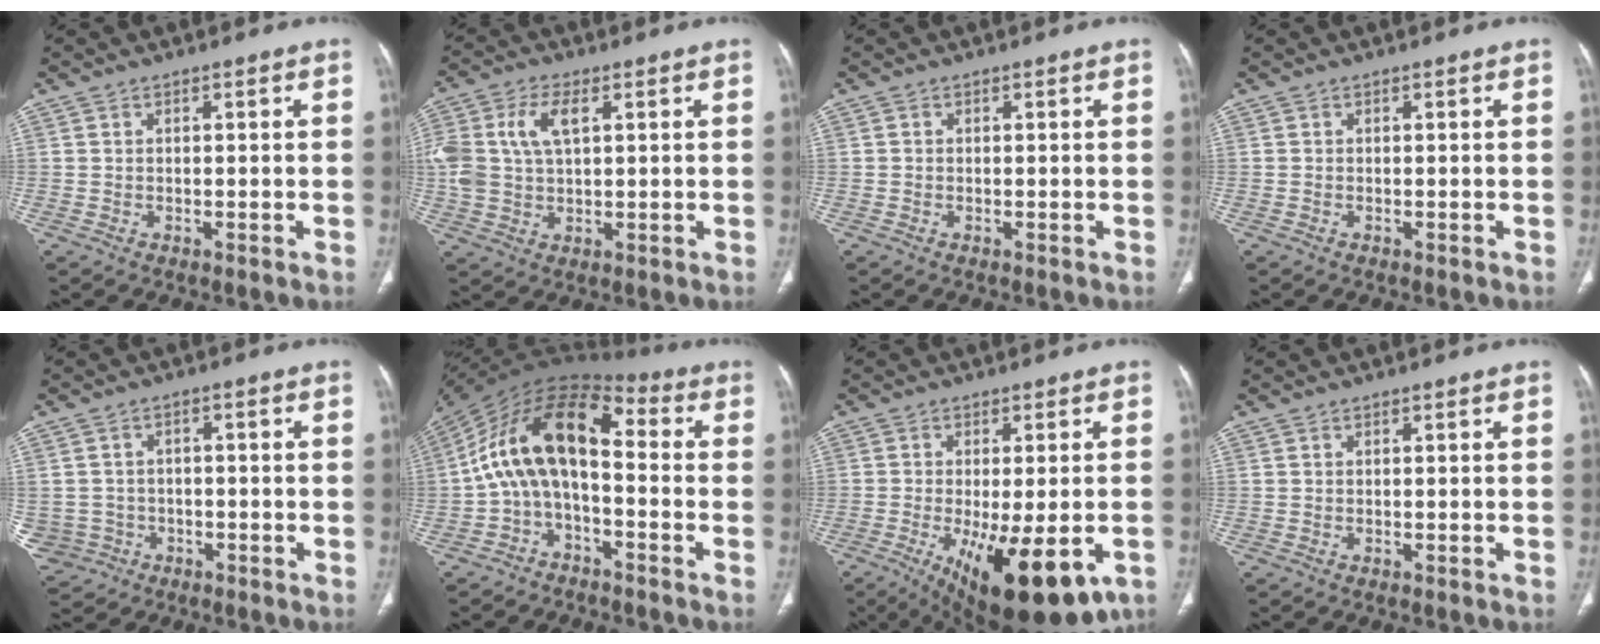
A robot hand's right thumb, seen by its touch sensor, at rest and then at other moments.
{"total": 10.8, "force": [2.8, 6.2, 8.3], "torque": [-0.192, 0.012, 0.058]}
{"total": 0.0}
{"total": 0.0}
{"total": 7.0, "force": [-2.3, 6.5, 1.3], "torque": [-0.029, 0.022, -0.029]}
{"total": 14.8, "force": [-1.5, 8.0, 12.4], "torque": [-0.210, 0.074, -0.042]}
{"total": 18.1, "force": [-7.3, 6.9, 15.1], "torque": [-0.202, -0.018, -0.093]}
{"total": 0.0}